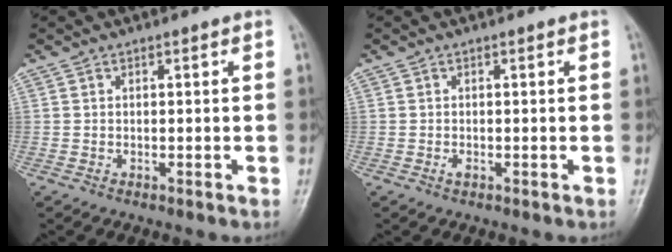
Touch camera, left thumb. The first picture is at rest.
{"total": 0.9, "force": [-0.2, 0.4, 0.8], "torque": [-0.014, 0.006, -0.002]}